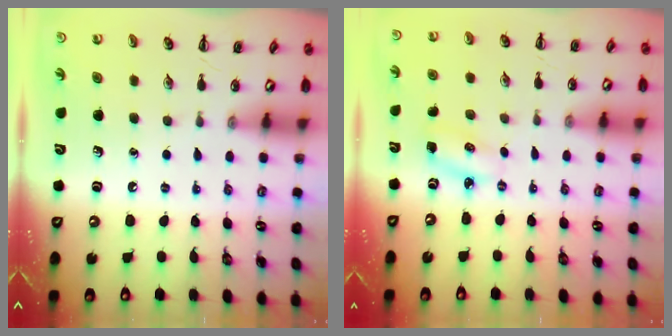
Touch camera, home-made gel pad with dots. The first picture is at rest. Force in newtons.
{"total": 3.3, "press": 3.2, "slide": 0.7}